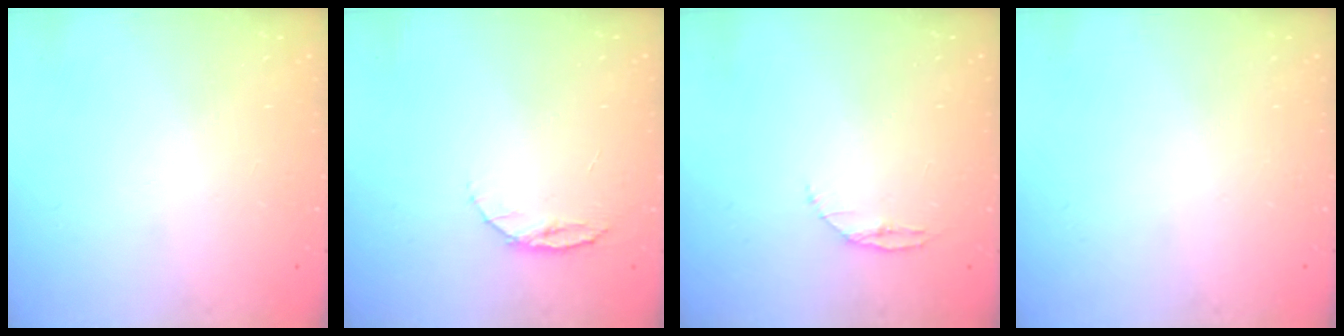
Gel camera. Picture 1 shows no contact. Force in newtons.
{"total": 5.4, "press": 5.3, "slide": 0.6}
{"total": 3.4, "press": 3.4, "slide": 0.4}
{"total": 0.0}